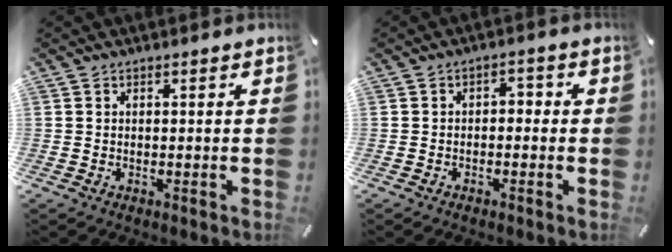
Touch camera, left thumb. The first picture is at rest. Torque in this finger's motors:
{"motor_torque": [-0.01, -0.08, 0.01, 0.04, 0.03]}